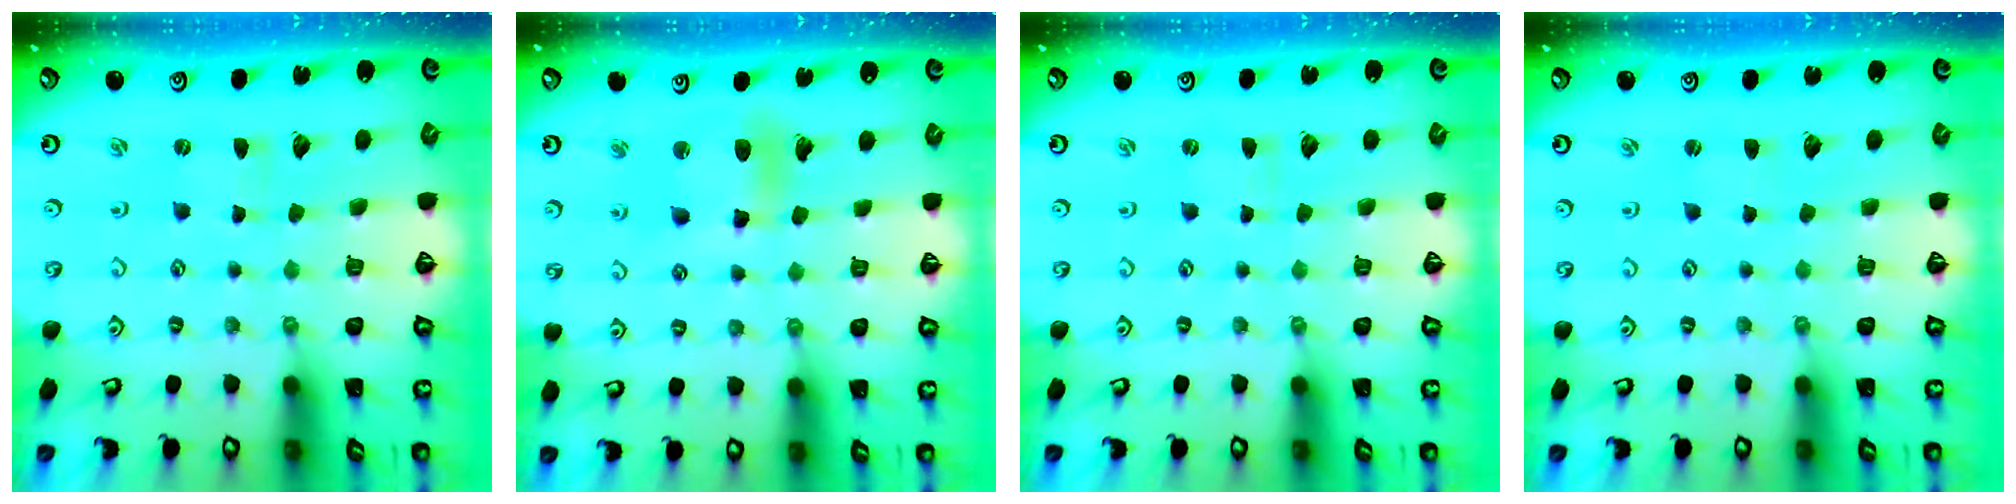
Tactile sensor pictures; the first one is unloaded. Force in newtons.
{"total": 11.1, "press": 10.8, "slide": 2.2}
{"total": 0.0}
{"total": 1.6, "press": 1.6, "slide": 0.4}